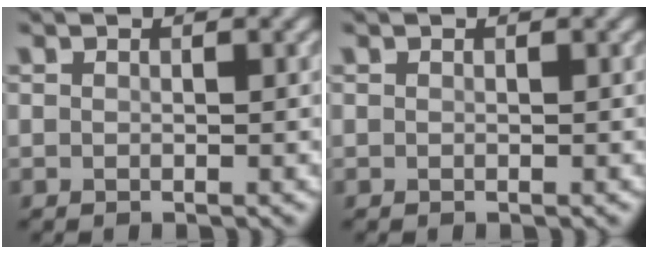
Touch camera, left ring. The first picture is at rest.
{"total": 0.0}